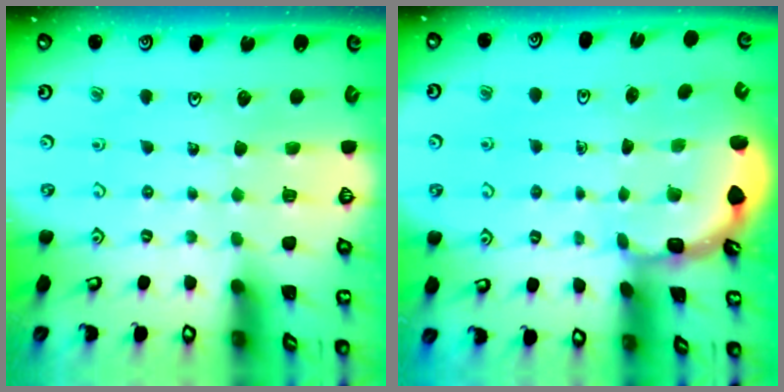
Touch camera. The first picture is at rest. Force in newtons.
{"total": 1.9, "press": 1.9, "slide": 0.6}